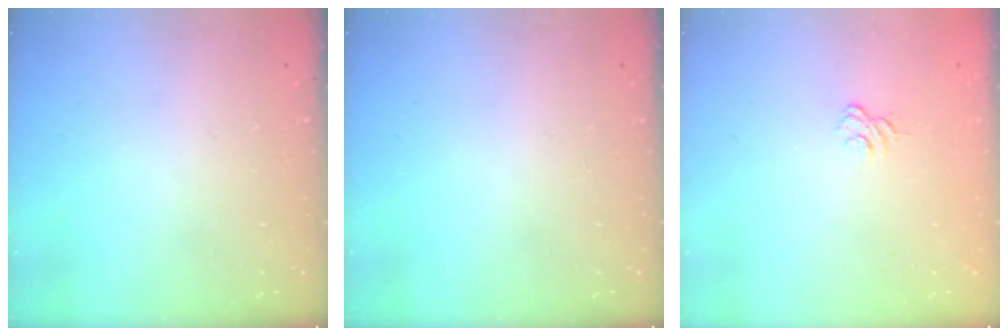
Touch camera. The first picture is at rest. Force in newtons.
{"total": 0.0}
{"total": 3.4, "press": 3.2, "slide": 1.1}